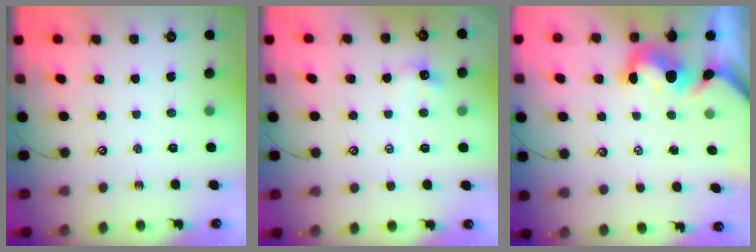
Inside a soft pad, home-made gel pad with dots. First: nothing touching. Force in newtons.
{"total": 0.7, "press": 0.6, "slide": 0.4}
{"total": 1.4, "press": 1.1, "slide": 0.9}